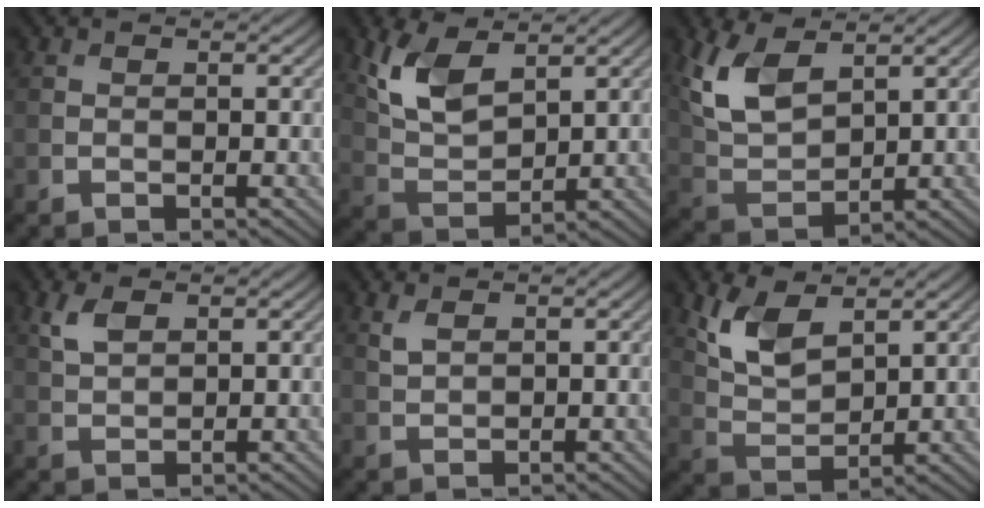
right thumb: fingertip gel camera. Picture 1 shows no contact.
{"total": 7.7, "force": [4.0, 3.7, 5.5], "torque": [-0.128, -0.001, 0.083]}
{"total": 8.7, "force": [4.2, 4.4, 6.2], "torque": [-0.154, 0.001, 0.086]}
{"total": 3.0, "force": [1.6, 1.5, 2.1], "torque": [-0.054, 0.003, 0.035]}
{"total": 1.7, "force": [1.1, 0.7, 1.1], "torque": [-0.033, 0.000, 0.026]}
{"total": 6.9, "force": [3.8, 3.3, 4.8], "torque": [-0.112, -0.006, 0.079]}